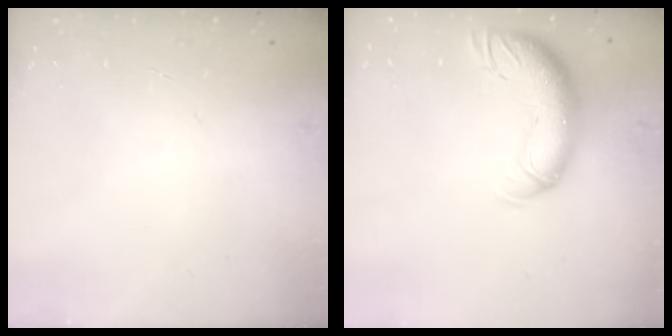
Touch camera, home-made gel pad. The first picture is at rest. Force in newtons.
{"total": 13.3, "press": 13.0, "slide": 2.9}